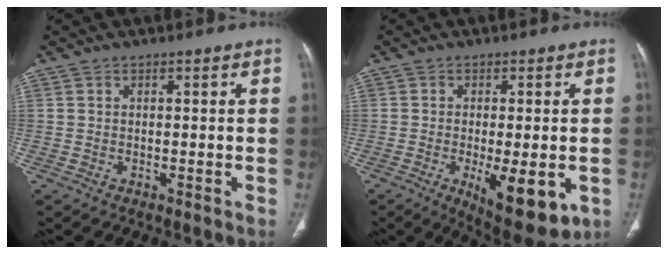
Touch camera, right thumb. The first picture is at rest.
{"total": 12.1, "force": [-3.6, 4.5, 10.7], "torque": [-0.143, -0.020, -0.041]}